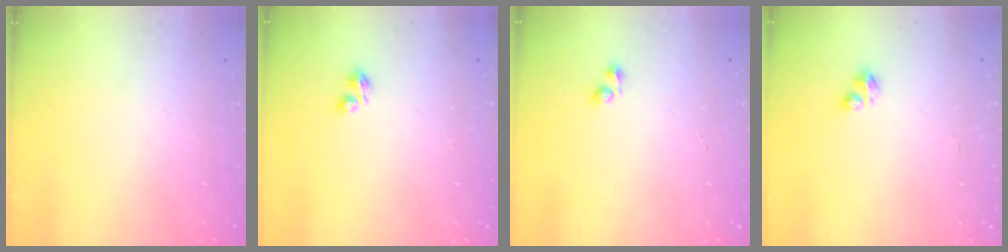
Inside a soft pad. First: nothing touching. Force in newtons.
{"total": 2.4, "press": 2.3, "slide": 0.6}
{"total": 2.9, "press": 2.6, "slide": 1.3}
{"total": 2.5, "press": 2.5, "slide": 0.4}